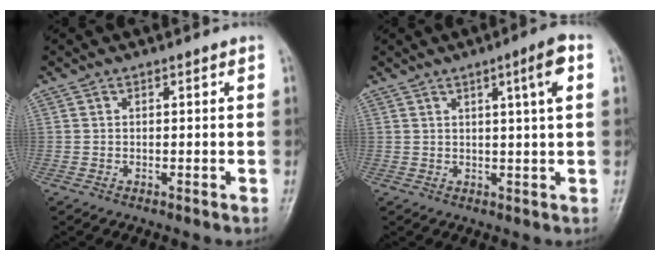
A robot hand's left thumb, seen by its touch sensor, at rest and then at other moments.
{"total": 5.6, "force": [1.9, 0.0, 5.3], "torque": [-0.082, -0.001, 0.029]}